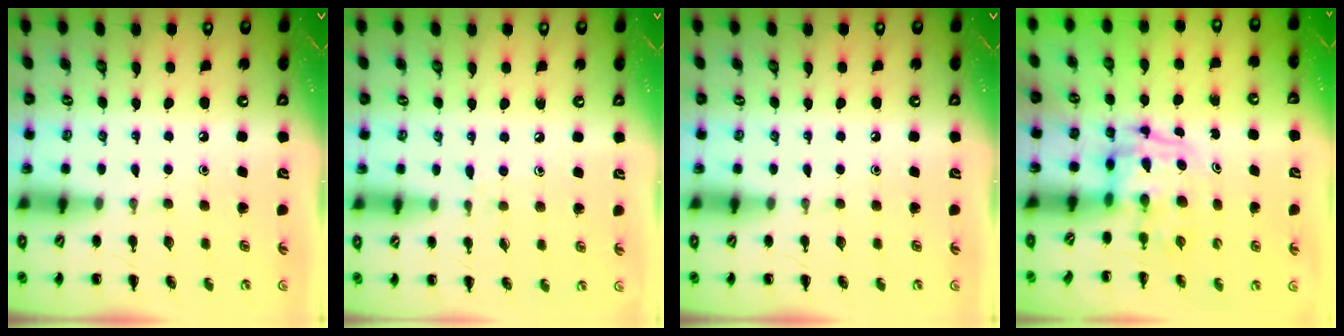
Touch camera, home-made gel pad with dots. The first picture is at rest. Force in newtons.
{"total": 3.7, "press": 3.3, "slide": 1.7}
{"total": 0.0}
{"total": 3.3, "press": 3.2, "slide": 0.5}